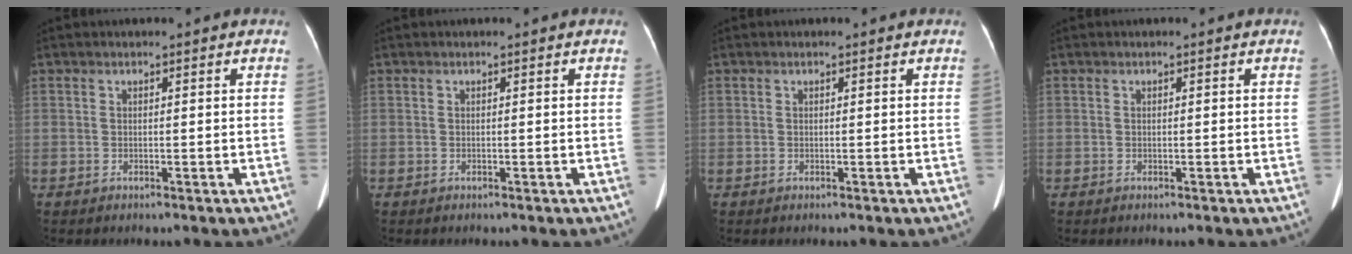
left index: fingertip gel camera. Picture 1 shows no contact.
{"total": 0.0}
{"total": 0.0}
{"total": 0.0}